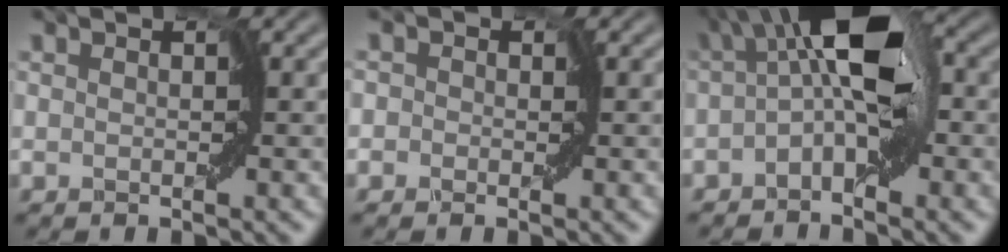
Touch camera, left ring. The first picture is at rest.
{"total": 1.6, "force": [0.1, 1.6, 0.2], "torque": [0.018, 0.012, -0.025]}
{"total": 7.1, "force": [0.1, 2.8, 6.6], "torque": [-0.111, 0.025, -0.017]}